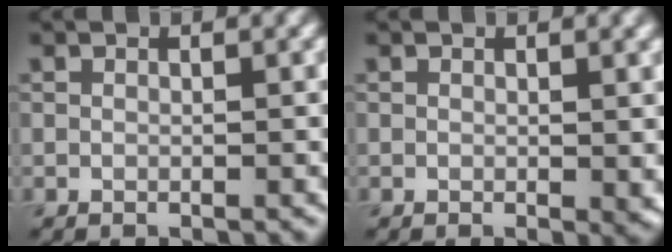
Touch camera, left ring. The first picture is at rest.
{"total": 1.3, "force": [0.3, 0.1, 1.3], "torque": [-0.011, -0.003, 0.004]}